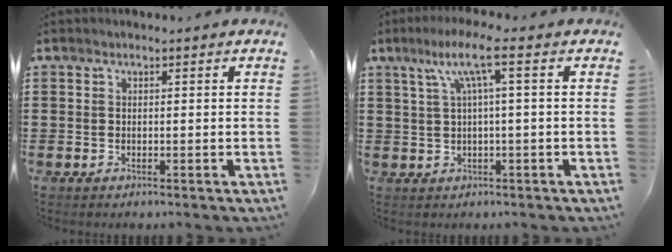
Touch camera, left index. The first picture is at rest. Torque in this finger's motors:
{"motor_torque": [1.33, -0.81, 0.24, 0.13]}